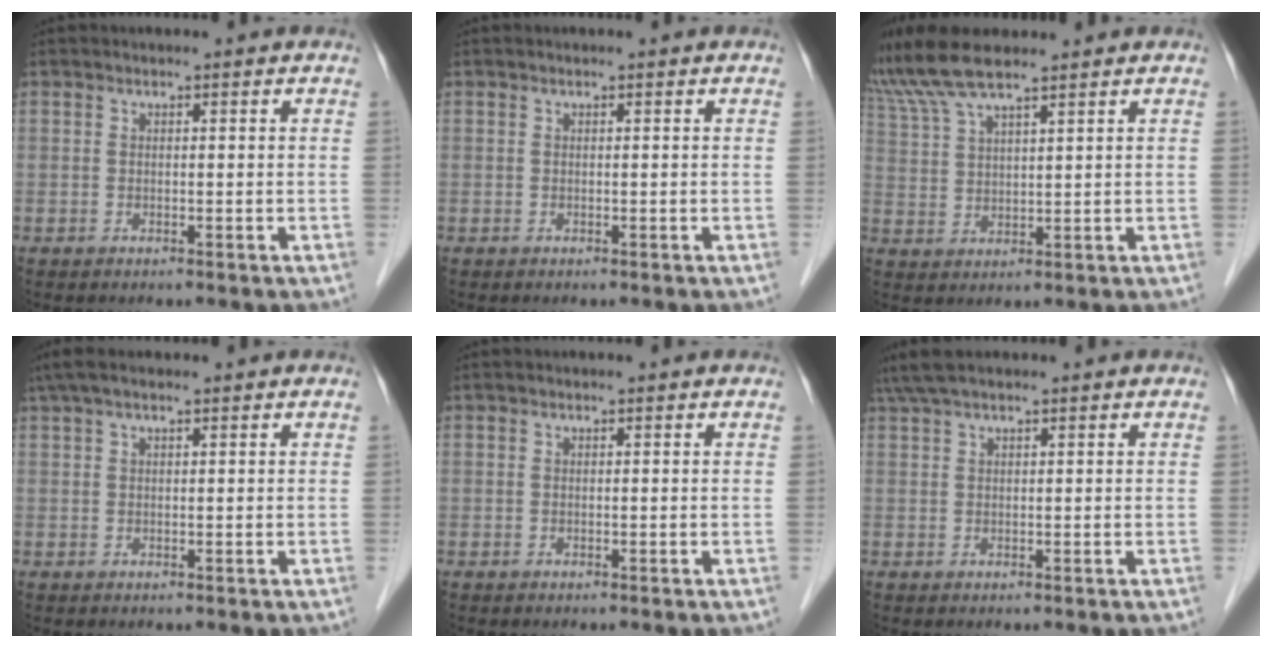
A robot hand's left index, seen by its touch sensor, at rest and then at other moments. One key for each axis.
{"total": 0.0}
{"total": 9.2, "fx": 7.9, "fy": 0.7, "fz": 4.7, "tx": -0.100, "ty": 0.028, "tz": 0.152}
{"total": 4.7, "fx": 3.4, "fy": 0.7, "fz": 3.2, "tx": -0.064, "ty": 0.036, "tz": 0.063}
{"total": 0.0}
{"total": 3.8, "fx": 3.0, "fy": 0.2, "fz": 2.3, "tx": -0.049, "ty": 0.029, "tz": 0.061}